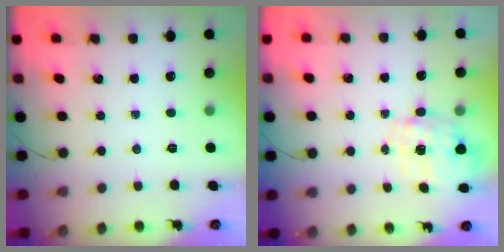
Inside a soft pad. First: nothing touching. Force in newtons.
{"total": 2.8, "press": 2.6, "slide": 0.9}